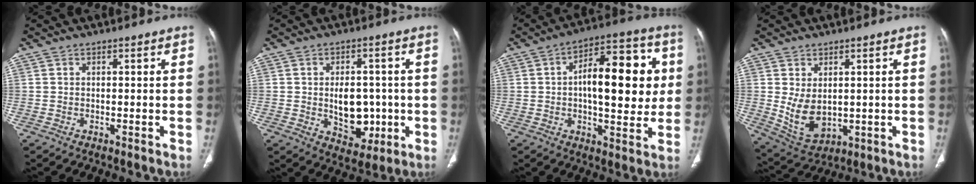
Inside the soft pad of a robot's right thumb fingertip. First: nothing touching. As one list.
[{"total": 9.8, "force": [-0.8, 6.6, 7.2], "torque": [-0.068, 0.003, 0.004]}, {"total": 18.1, "force": [2.0, 8.0, 16.1], "torque": [-0.194, 0.020, 0.023]}, {"total": 8.3, "force": [0.5, 5.4, 6.3], "torque": [-0.102, -0.012, 0.036]}]